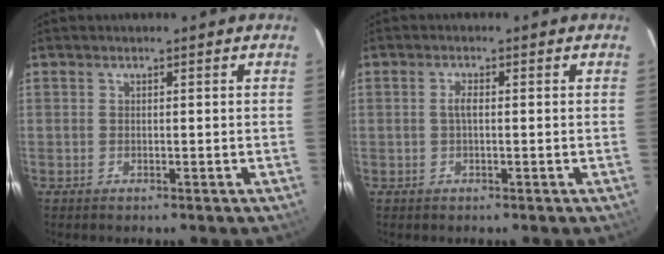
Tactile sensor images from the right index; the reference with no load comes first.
{"total": 1.6, "force": [0.0, 0.5, 1.5], "torque": [-0.030, 0.003, -0.003]}